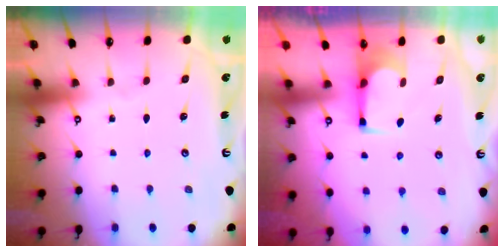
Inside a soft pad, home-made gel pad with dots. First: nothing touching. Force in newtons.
{"total": 5.6, "press": 5.6, "slide": 0.5}